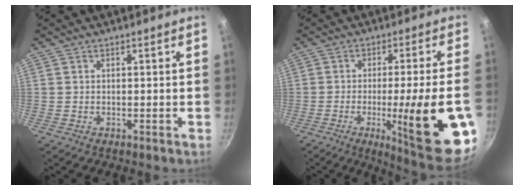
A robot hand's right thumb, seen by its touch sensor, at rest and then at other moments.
{"total": 20.9, "force": [-5.6, 3.1, 19.9], "torque": [-0.258, 0.003, -0.070]}